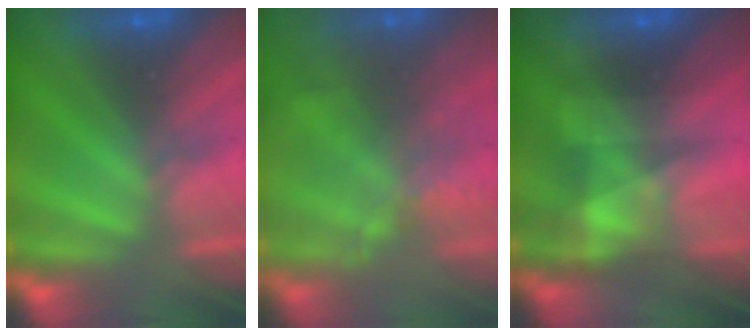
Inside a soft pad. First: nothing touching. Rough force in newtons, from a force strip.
{"total": 9.1}
{"total": 4.9}